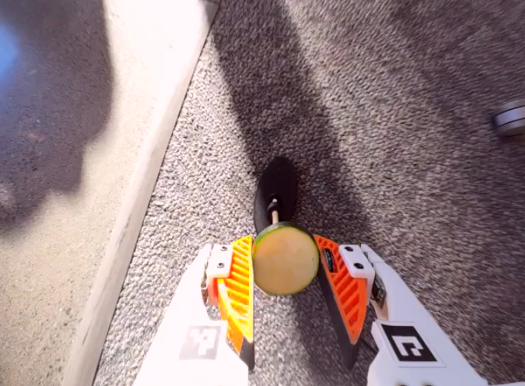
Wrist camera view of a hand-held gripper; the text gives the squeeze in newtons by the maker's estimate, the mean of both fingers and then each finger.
{"total": 8.4, "left": 8.4, "right": 8.4}